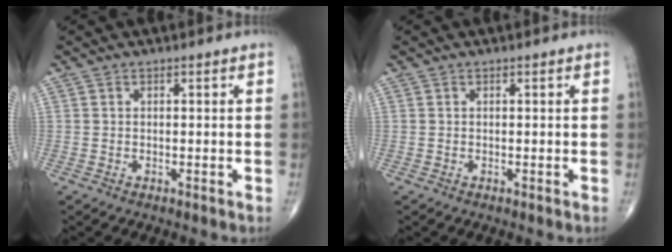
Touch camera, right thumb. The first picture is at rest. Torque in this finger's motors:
{"motor_torque": [0.00, 0.00, -0.02, 0.02, 0.00]}